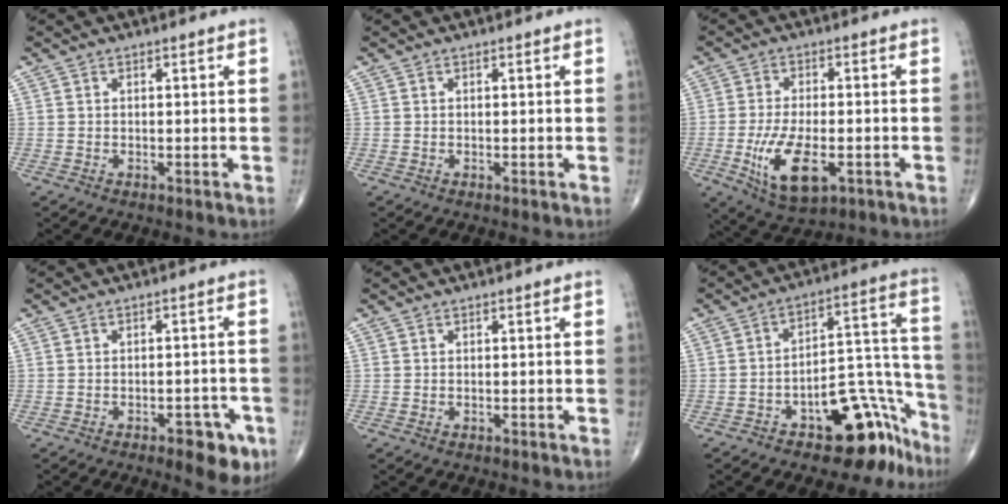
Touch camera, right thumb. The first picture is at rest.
{"total": 0.0}
{"total": 11.3, "force": [-3.4, 5.2, 9.4], "torque": [-0.176, -0.004, -0.051]}
{"total": 6.9, "force": [-3.5, 3.1, 5.1], "torque": [-0.044, 0.016, -0.039]}
{"total": 0.0}
{"total": 16.3, "force": [-10.1, 8.0, 10.1], "torque": [-0.063, 0.117, -0.142]}